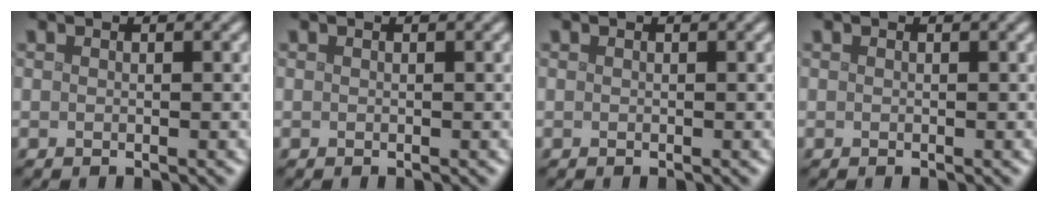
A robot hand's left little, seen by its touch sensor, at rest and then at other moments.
{"total": 0.0}
{"total": 0.0}
{"total": 0.0}